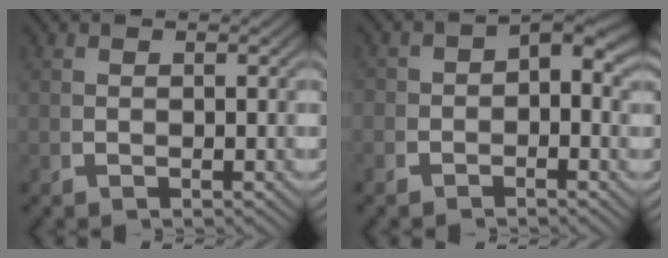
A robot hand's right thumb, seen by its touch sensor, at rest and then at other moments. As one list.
[{"total": 2.5, "force": [-0.6, 1.8, 1.6], "torque": [-0.016, -0.003, -0.012]}]